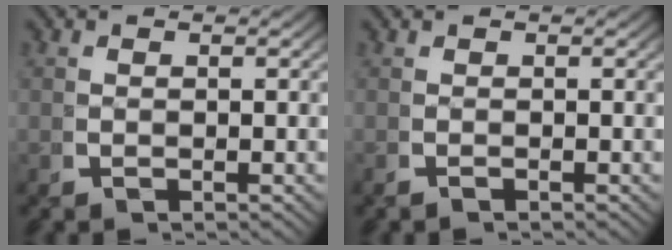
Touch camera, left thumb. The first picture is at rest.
{"total": 0.0}